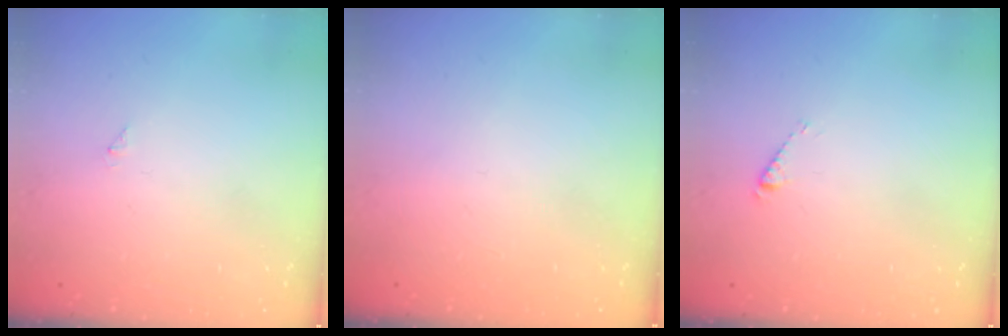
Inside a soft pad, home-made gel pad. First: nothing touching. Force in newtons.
{"total": 0.0}
{"total": 2.7, "press": 2.7, "slide": 0.2}